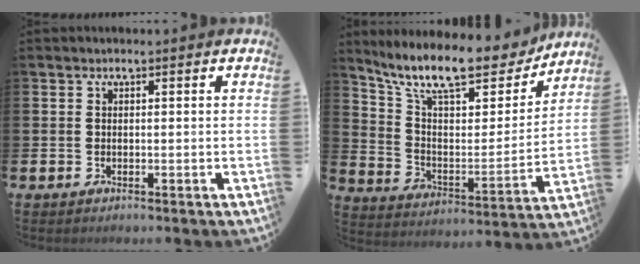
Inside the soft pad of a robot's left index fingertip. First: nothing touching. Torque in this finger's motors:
{"motor_torque": [1.15, -0.99, 1.00, 0.21]}